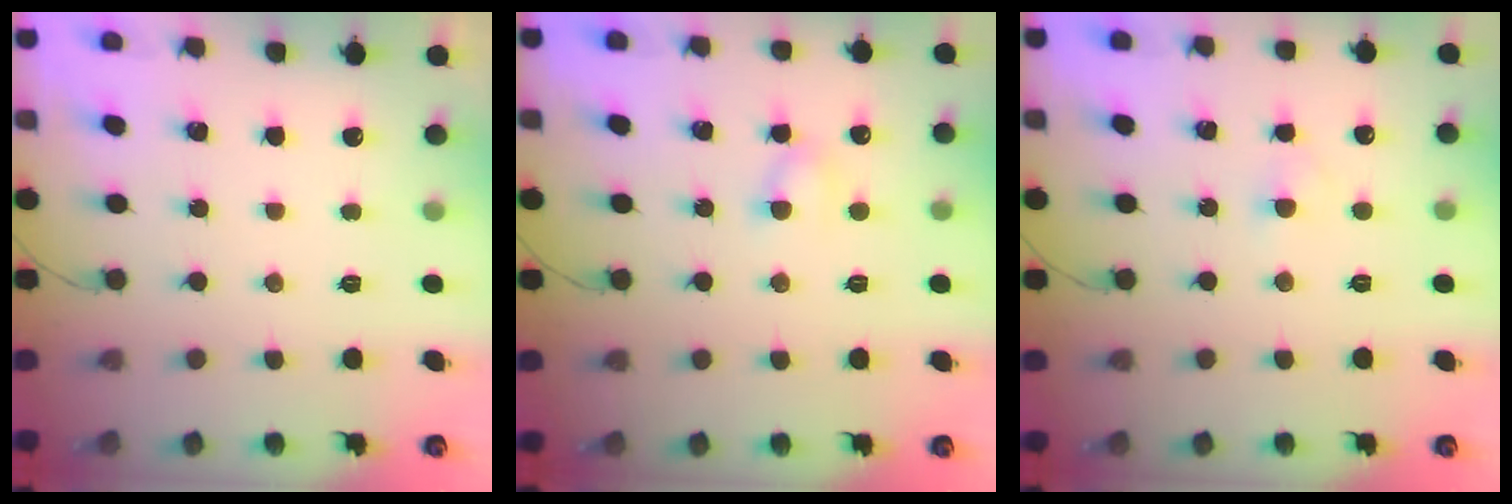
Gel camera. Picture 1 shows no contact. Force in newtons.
{"total": 3.8, "press": 3.6, "slide": 1.0}
{"total": 2.1, "press": 1.8, "slide": 0.9}